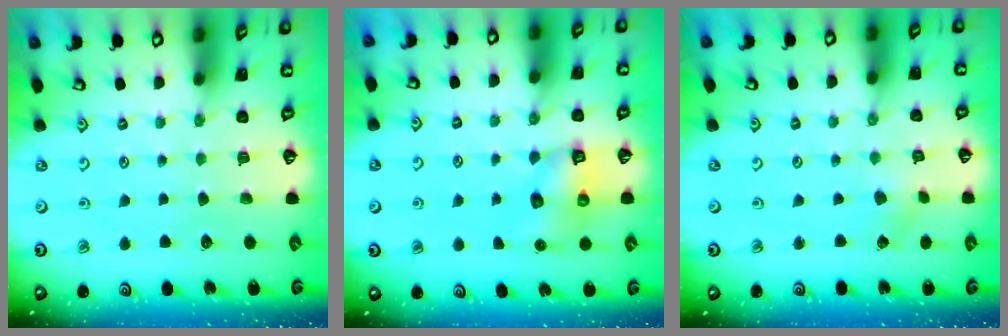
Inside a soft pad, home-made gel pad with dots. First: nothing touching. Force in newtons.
{"total": 6.4, "press": 6.3, "slide": 0.8}
{"total": 1.6, "press": 1.6, "slide": 0.2}